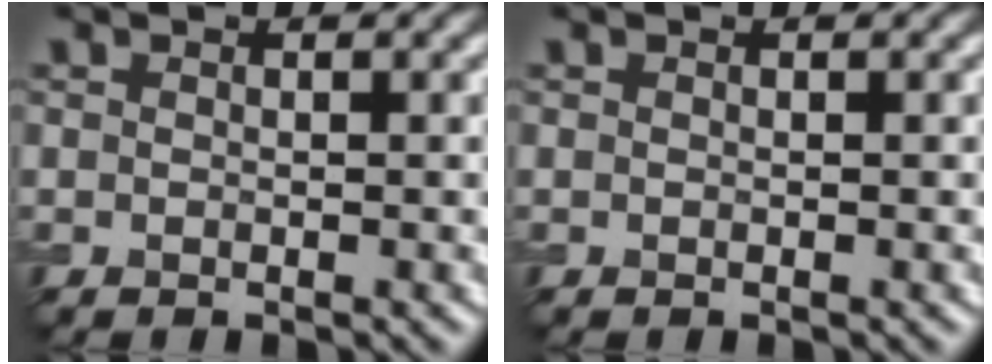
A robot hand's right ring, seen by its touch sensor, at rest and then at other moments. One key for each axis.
{"total": 0.0}